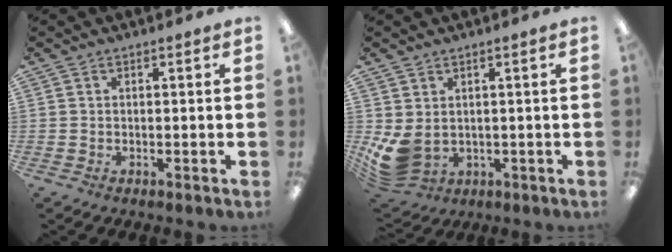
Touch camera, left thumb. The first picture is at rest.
{"total": 6.2, "force": [0.6, 4.2, 4.5], "torque": [-0.111, -0.016, 0.016]}